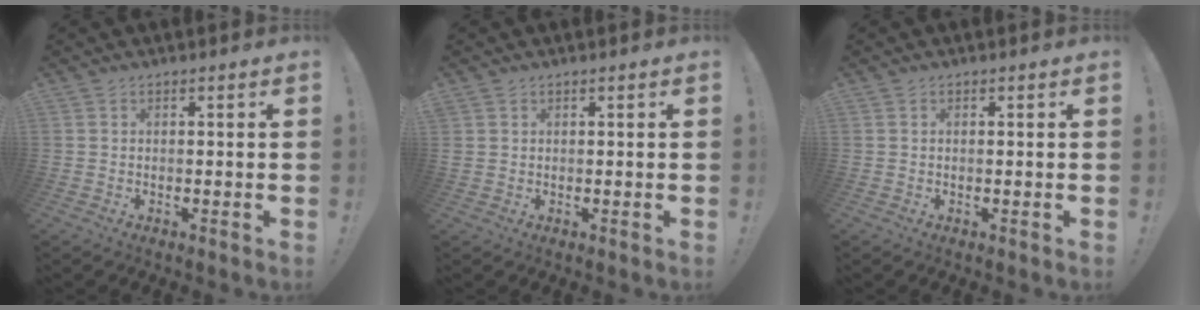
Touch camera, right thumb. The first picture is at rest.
{"total": 1.0, "force": [0.6, 0.8, 0.2], "torque": [0.005, -0.002, 0.009]}
{"total": 0.0}